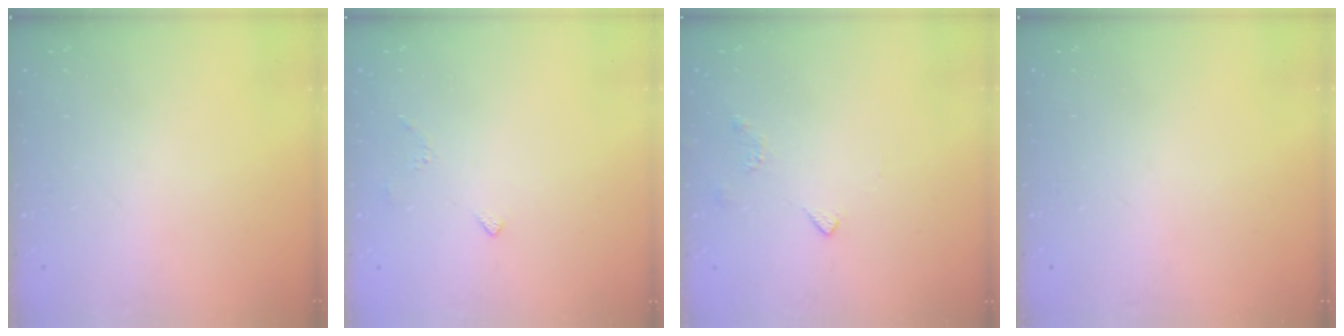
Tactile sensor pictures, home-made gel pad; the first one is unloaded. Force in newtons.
{"total": 3.0, "press": 2.9, "slide": 0.7}
{"total": 2.9, "press": 2.8, "slide": 0.7}
{"total": 0.0}